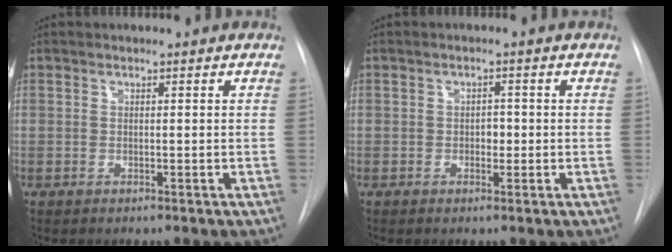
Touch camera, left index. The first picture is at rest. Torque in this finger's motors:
{"motor_torque": [0.07, 0.04, 0.03, 0.01]}